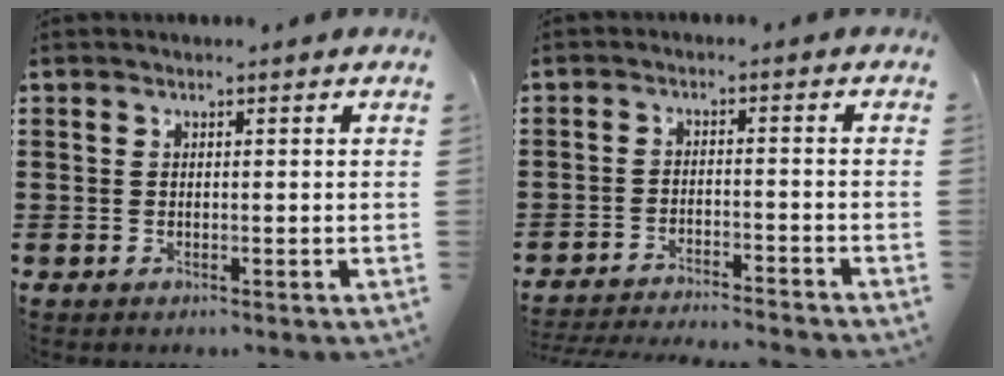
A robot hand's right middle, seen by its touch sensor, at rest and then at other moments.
{"total": 3.5, "force": [-3.4, -0.2, 0.3], "torque": [-0.009, -0.002, -0.072]}